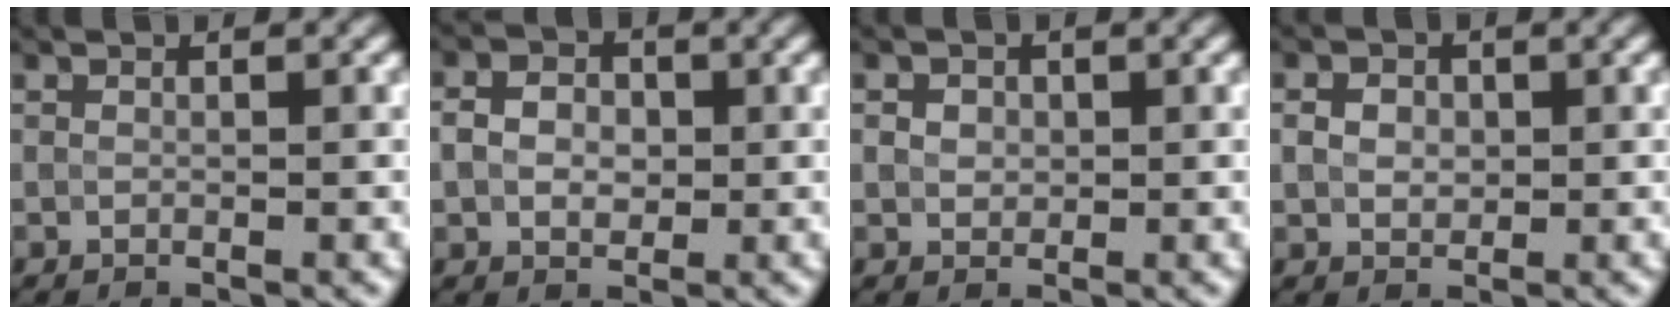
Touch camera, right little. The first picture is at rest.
{"total": 3.2, "force": [0.4, 2.5, 1.9], "torque": [-0.031, 0.001, -0.002]}
{"total": 1.3, "force": [0.4, 1.1, 0.5], "torque": [-0.003, -0.002, 0.006]}
{"total": 2.1, "force": [0.5, 1.7, 1.1], "torque": [-0.020, 0.000, 0.004]}